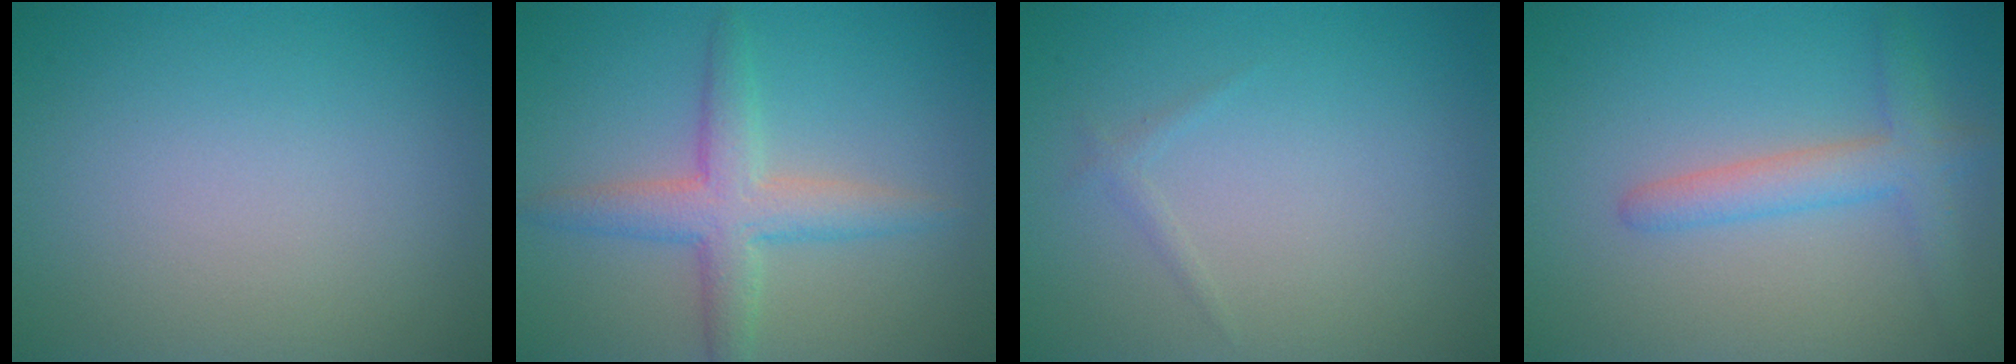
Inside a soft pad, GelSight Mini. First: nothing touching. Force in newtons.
{"total": 4.1, "press": 4.1, "slide": 0.1}
{"total": 0.7, "press": 0.7, "slide": 0.1}
{"total": 3.8, "press": 3.7, "slide": 0.1}